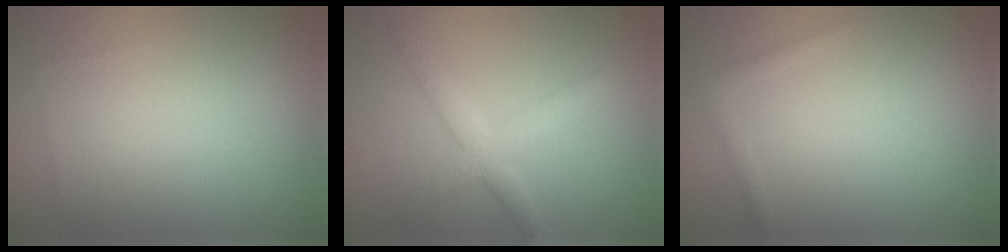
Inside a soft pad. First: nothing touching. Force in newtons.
{"total": 3.3, "press": 3.3, "slide": 0.1}
{"total": 0.8, "press": 0.8, "slide": 0.1}